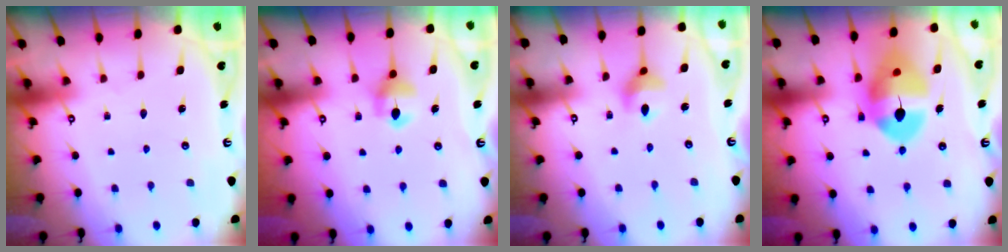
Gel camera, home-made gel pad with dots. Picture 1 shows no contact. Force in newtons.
{"total": 6.5, "press": 6.5, "slide": 0.5}
{"total": 7.2, "press": 6.9, "slide": 2.0}
{"total": 14.1, "press": 14.0, "slide": 1.8}